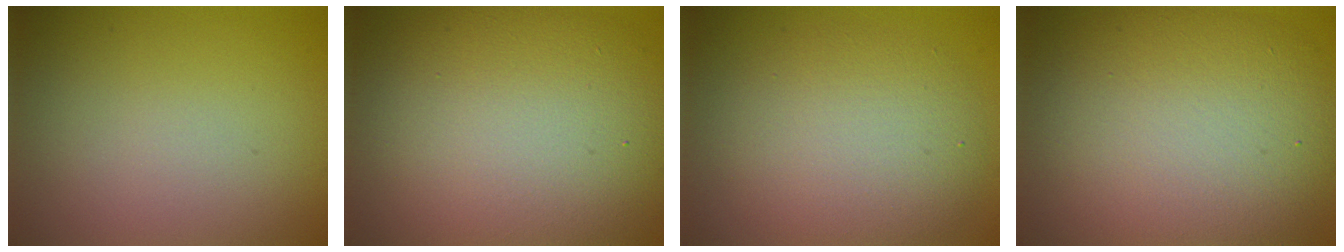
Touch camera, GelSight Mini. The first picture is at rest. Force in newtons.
{"total": 14.1, "press": 14.1, "slide": 0.8}
{"total": 5.7, "press": 5.7, "slide": 0.4}
{"total": 11.8, "press": 11.8, "slide": 0.7}